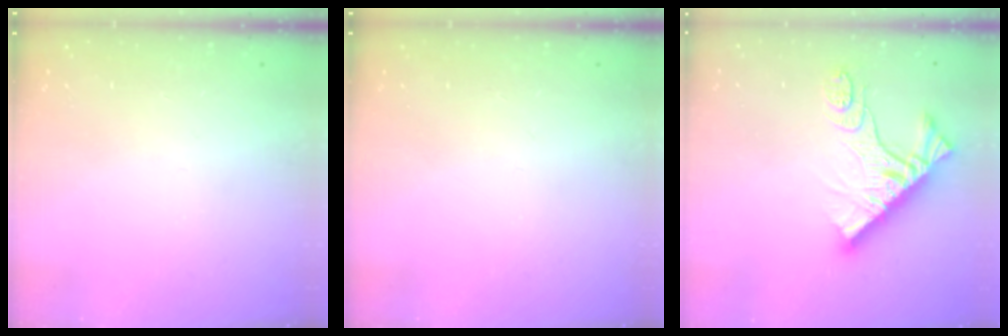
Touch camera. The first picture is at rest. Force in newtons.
{"total": 0.0}
{"total": 12.7, "press": 12.7, "slide": 1.2}